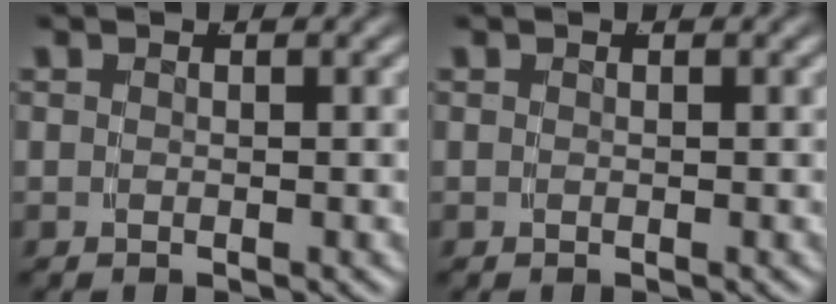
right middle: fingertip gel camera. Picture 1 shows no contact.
{"total": 0.0}